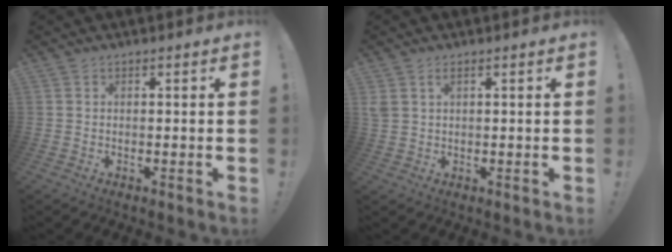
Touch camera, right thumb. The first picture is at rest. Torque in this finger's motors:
{"motor_torque": [0.14, 0.45, 0.21, 0.12, 0.00]}